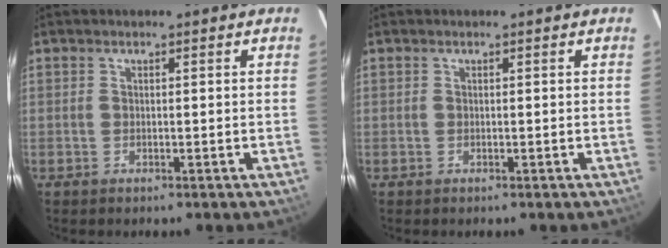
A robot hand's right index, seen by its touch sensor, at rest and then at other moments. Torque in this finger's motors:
{"motor_torque": [0.01, -0.01, 0.01, 0.00]}